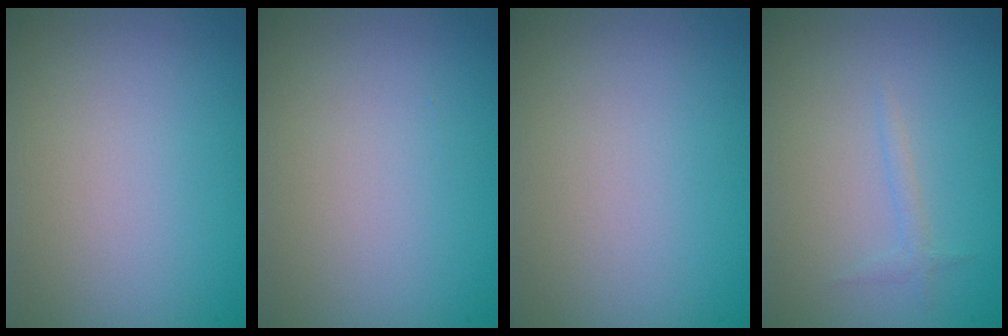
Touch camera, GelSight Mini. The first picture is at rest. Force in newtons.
{"total": 0.0}
{"total": 0.0}
{"total": 0.8, "press": 0.8, "slide": 0.1}